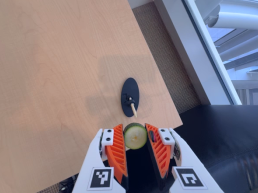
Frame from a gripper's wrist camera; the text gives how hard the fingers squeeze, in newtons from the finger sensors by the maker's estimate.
{"total": 6.2, "left": 5.9, "right": 6.5}